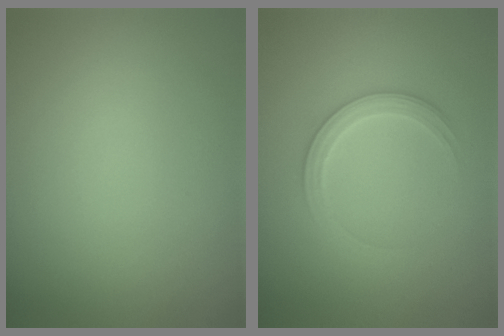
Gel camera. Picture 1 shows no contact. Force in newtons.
{"total": 2.5, "press": 2.5, "slide": 0.3}